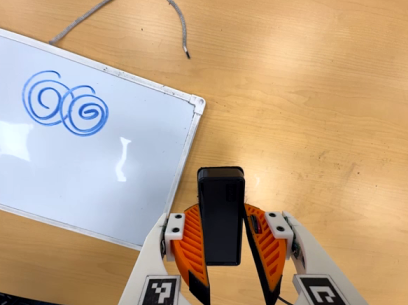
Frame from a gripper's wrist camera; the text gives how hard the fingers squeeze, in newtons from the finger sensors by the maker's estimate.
{"total": 5.7, "left": 5.2, "right": 6.2}